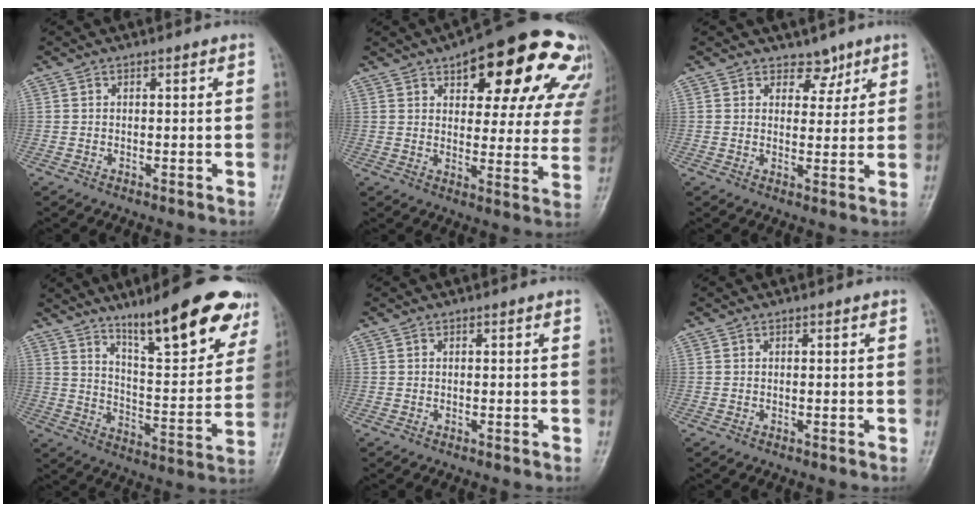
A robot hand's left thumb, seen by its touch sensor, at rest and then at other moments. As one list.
[{"total": 23.8, "force": [13.7, 9.7, 16.8], "torque": [-0.177, -0.020, 0.166]}, {"total": 3.8, "force": [2.8, 2.5, 0.8], "torque": [0.019, -0.017, 0.040]}, {"total": 21.4, "force": [14.1, 5.3, 15.2], "torque": [-0.175, -0.065, 0.217]}, {"total": 0.0}, {"total": 0.0}]